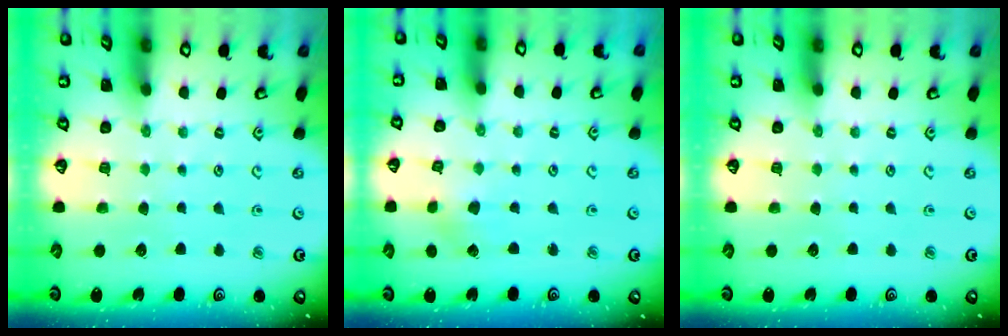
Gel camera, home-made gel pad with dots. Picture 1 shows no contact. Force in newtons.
{"total": 2.3, "press": 2.3, "slide": 0.4}
{"total": 0.0}